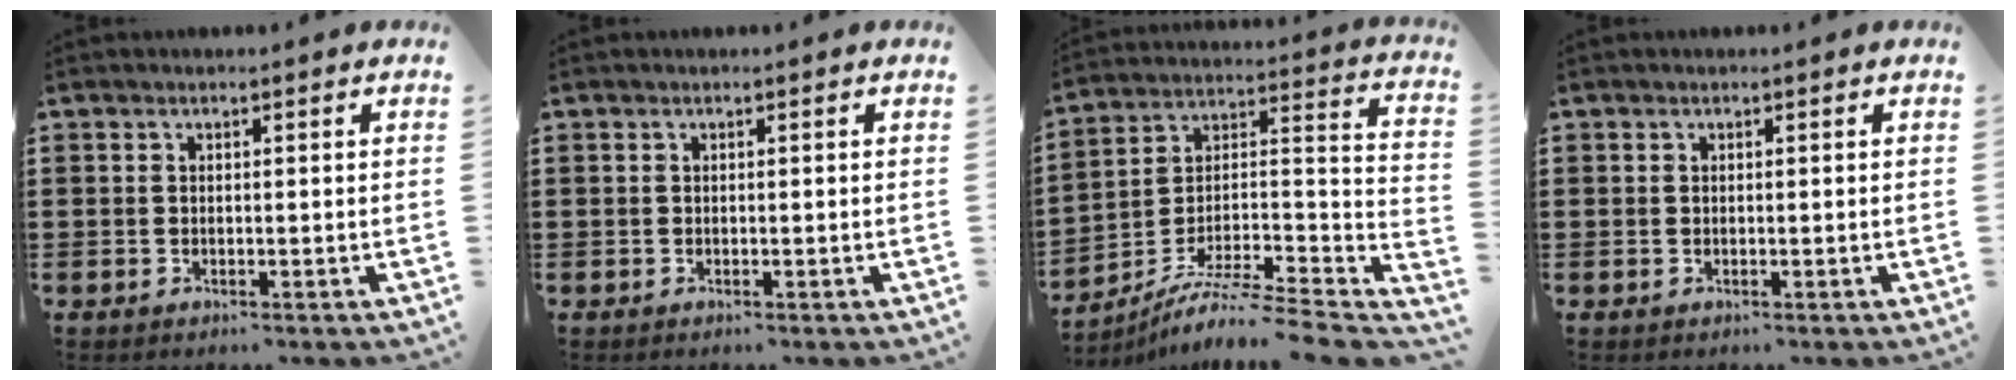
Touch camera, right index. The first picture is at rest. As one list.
[{"total": 0.0}, {"total": 7.3, "force": [-5.8, 0.4, 4.4], "torque": [-0.080, -0.010, -0.121]}, {"total": 0.0}]